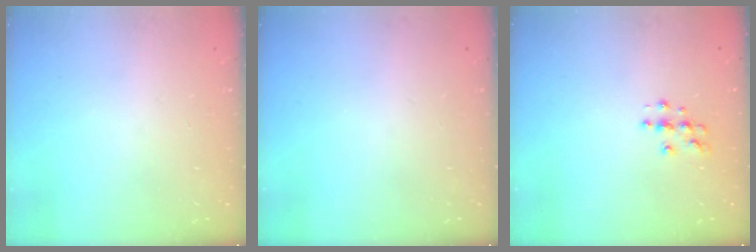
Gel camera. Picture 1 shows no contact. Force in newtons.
{"total": 0.0}
{"total": 4.5, "press": 4.4, "slide": 0.4}